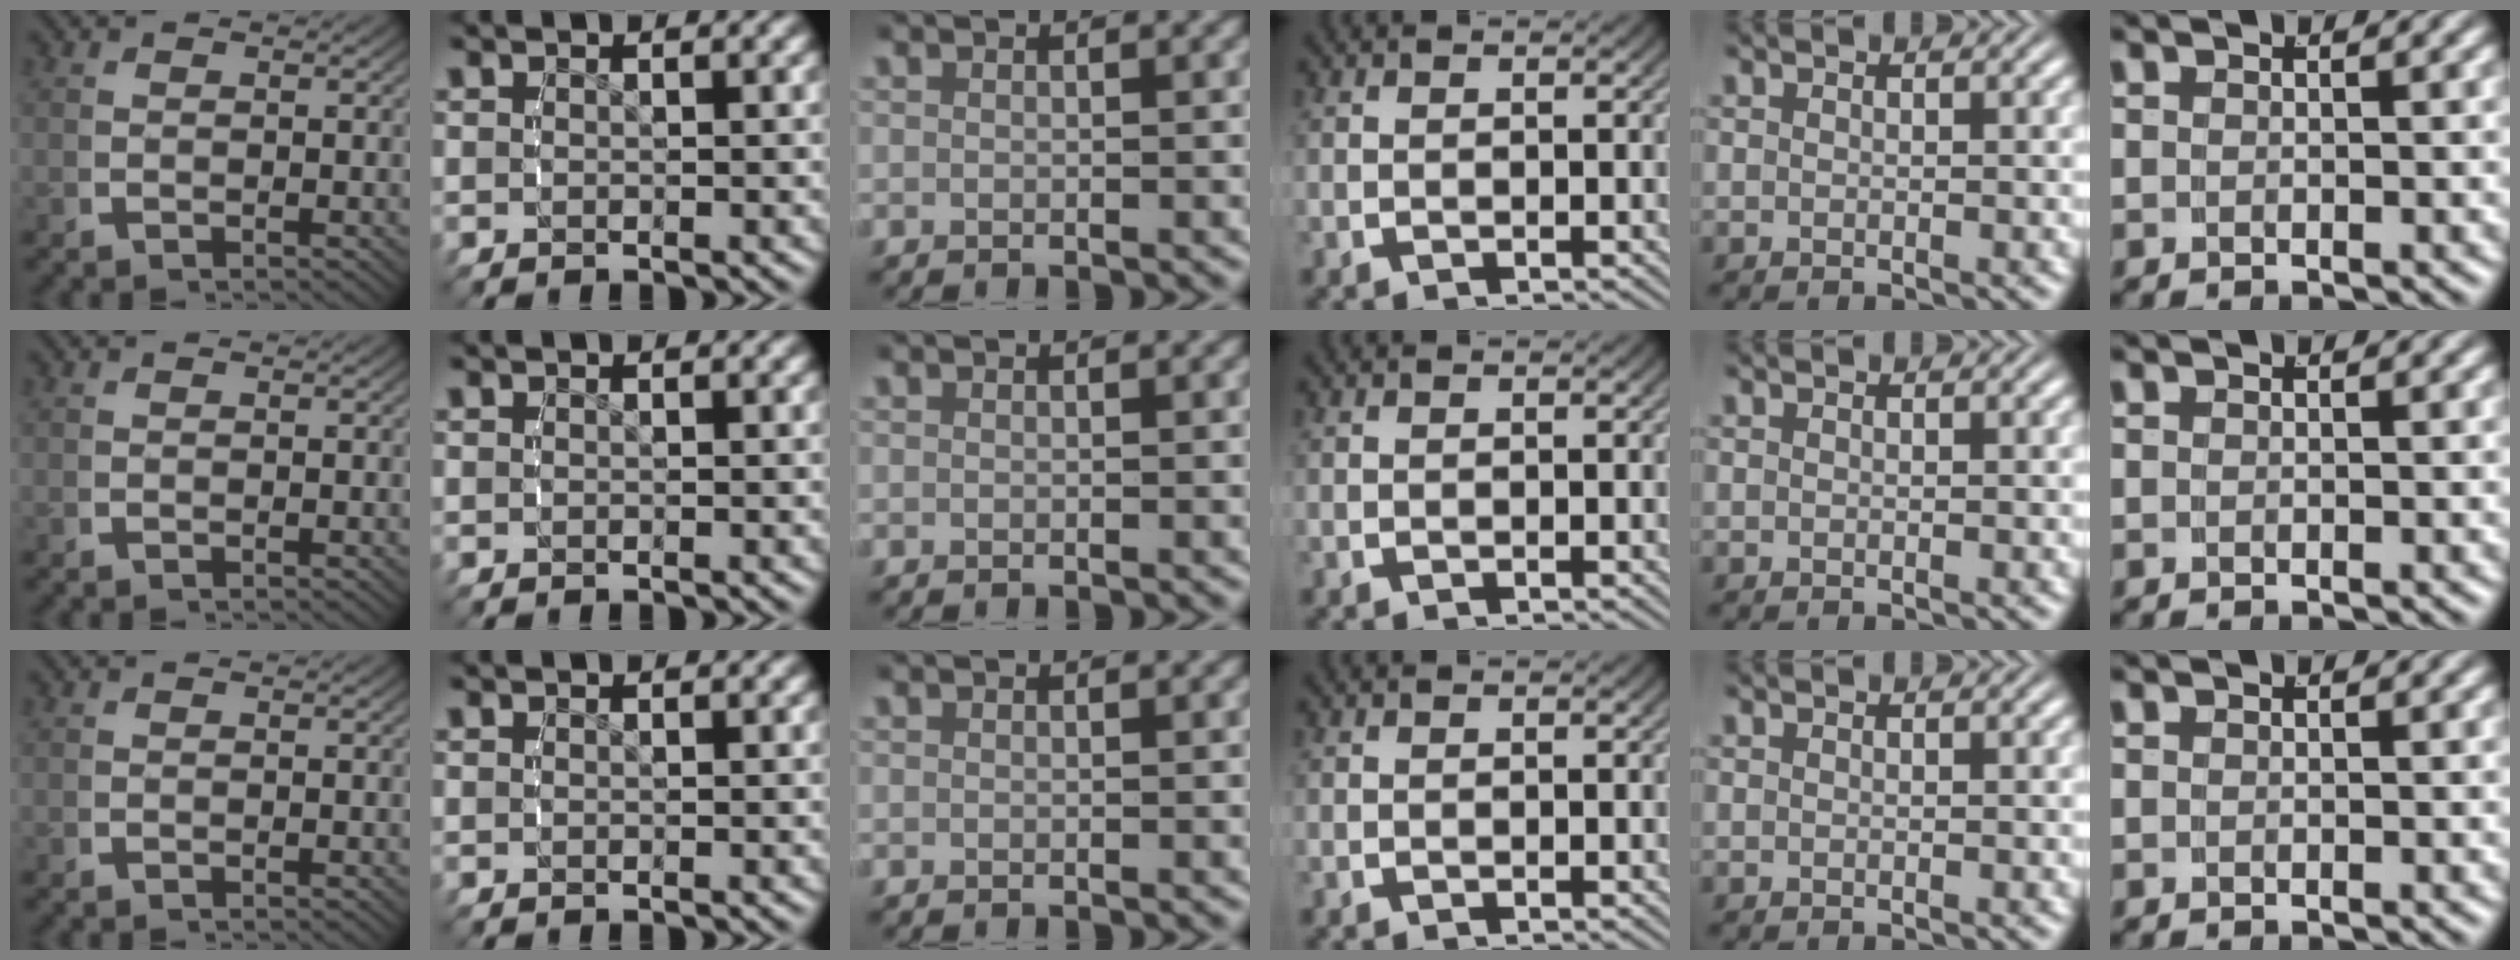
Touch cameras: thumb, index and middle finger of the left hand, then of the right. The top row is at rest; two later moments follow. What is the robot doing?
{"motion": "reach", "object": "measuring cup"}